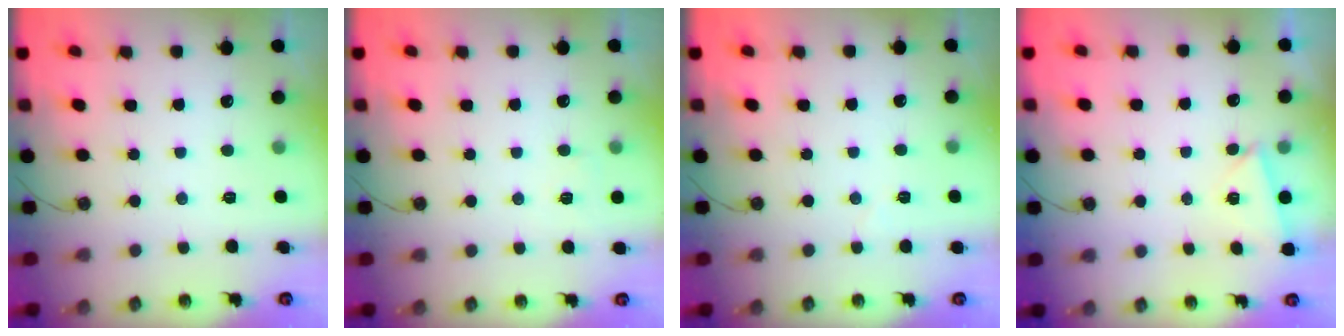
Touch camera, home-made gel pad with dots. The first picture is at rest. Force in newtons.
{"total": 3.4, "press": 2.6, "slide": 2.2}
{"total": 3.3, "press": 2.8, "slide": 1.7}
{"total": 3.2, "press": 2.7, "slide": 1.7}